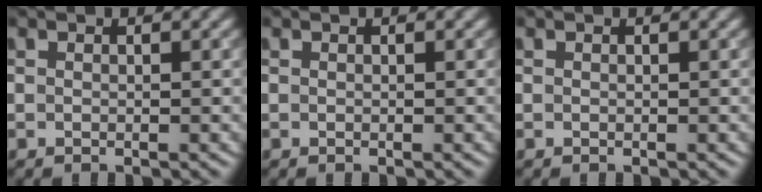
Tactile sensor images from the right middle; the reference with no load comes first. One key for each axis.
{"total": 0.0}
{"total": 0.0}